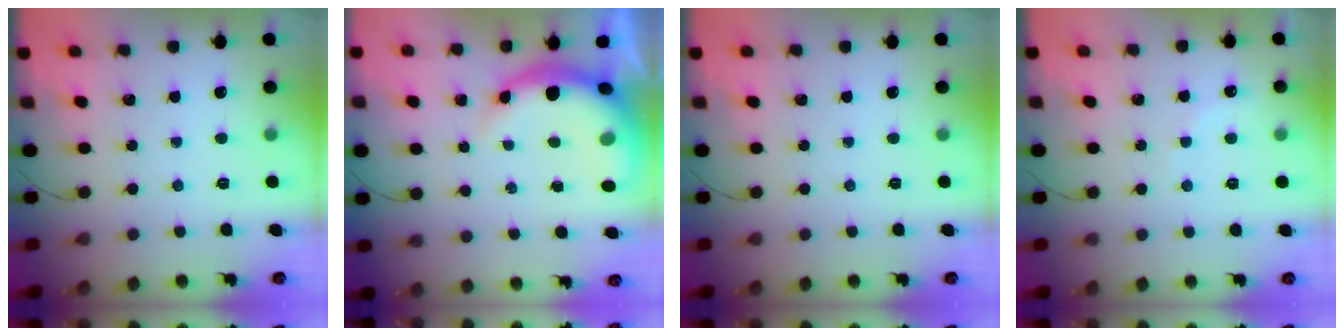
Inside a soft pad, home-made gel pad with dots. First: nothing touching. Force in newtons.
{"total": 10.3, "press": 9.9, "slide": 2.7}
{"total": 0.0}
{"total": 5.0, "press": 4.9, "slide": 1.0}